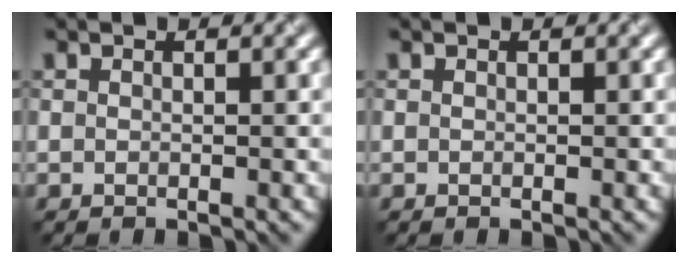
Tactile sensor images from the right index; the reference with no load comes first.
{"total": 0.0}